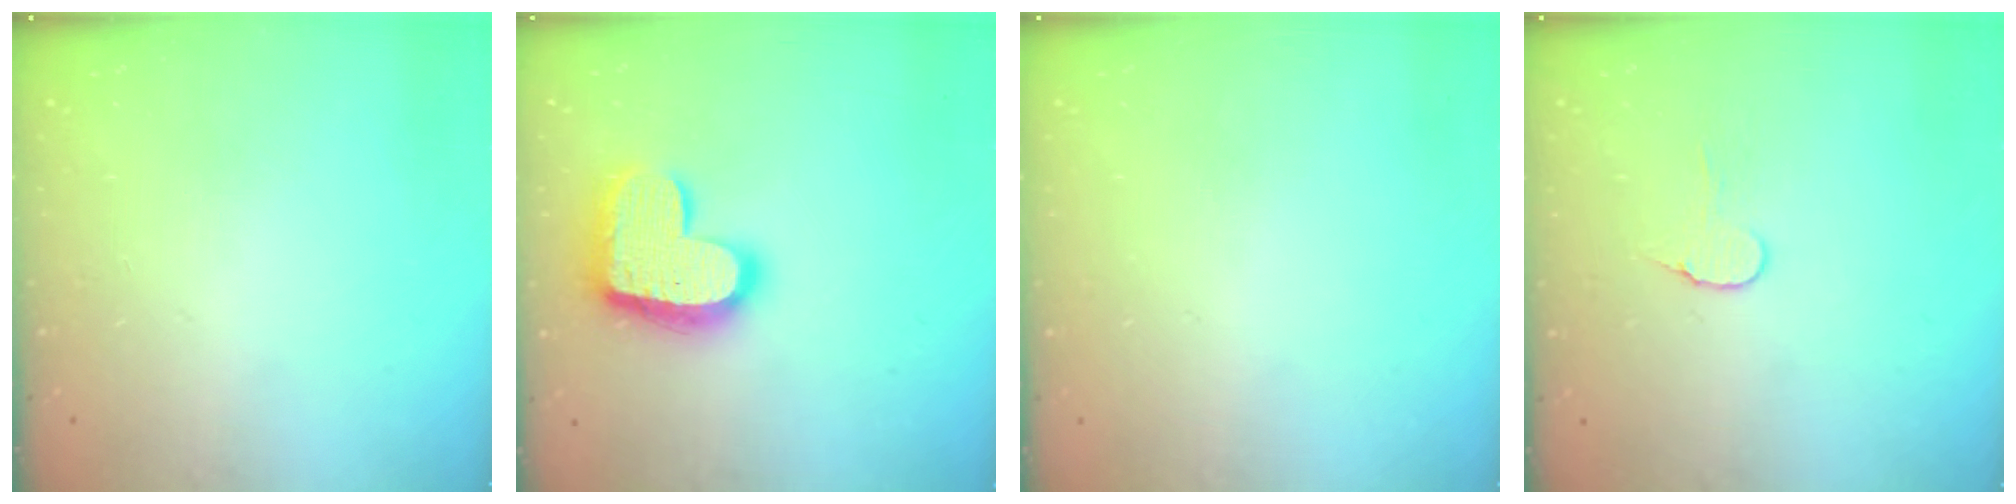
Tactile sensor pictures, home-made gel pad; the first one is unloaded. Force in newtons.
{"total": 20.1, "press": 20.1, "slide": 1.3}
{"total": 0.6, "press": 0.6, "slide": 0.2}
{"total": 6.1, "press": 6.1, "slide": 0.5}